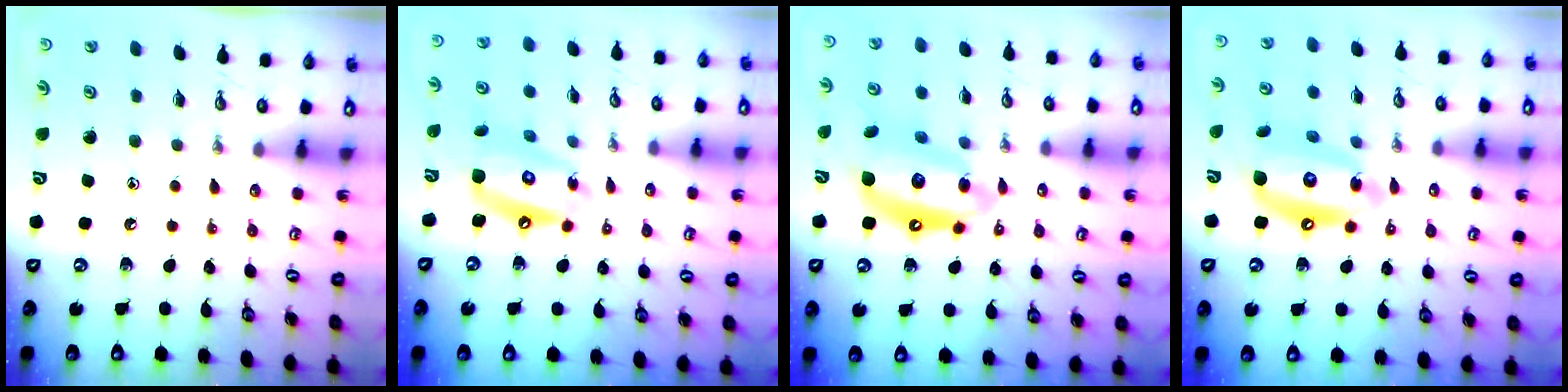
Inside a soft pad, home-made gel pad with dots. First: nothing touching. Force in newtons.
{"total": 13.2, "press": 13.2, "slide": 1.4}
{"total": 15.9, "press": 15.8, "slide": 1.6}
{"total": 15.7, "press": 15.5, "slide": 1.8}